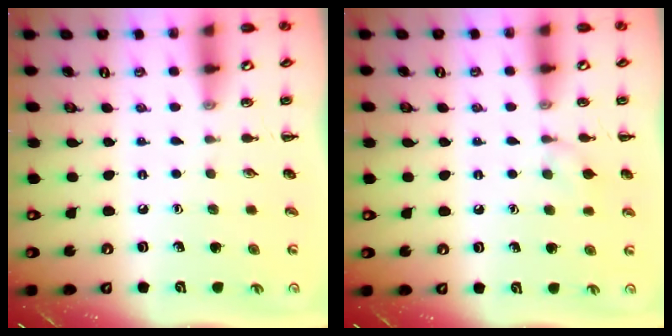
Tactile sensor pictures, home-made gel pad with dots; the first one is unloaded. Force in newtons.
{"total": 6.0, "press": 5.6, "slide": 2.1}